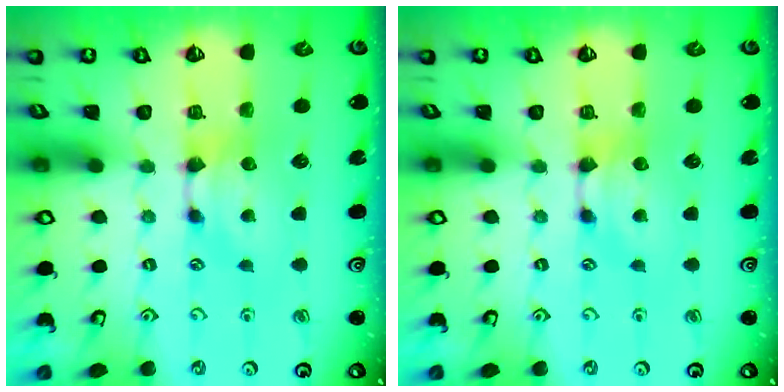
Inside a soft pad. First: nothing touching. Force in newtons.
{"total": 0.0}